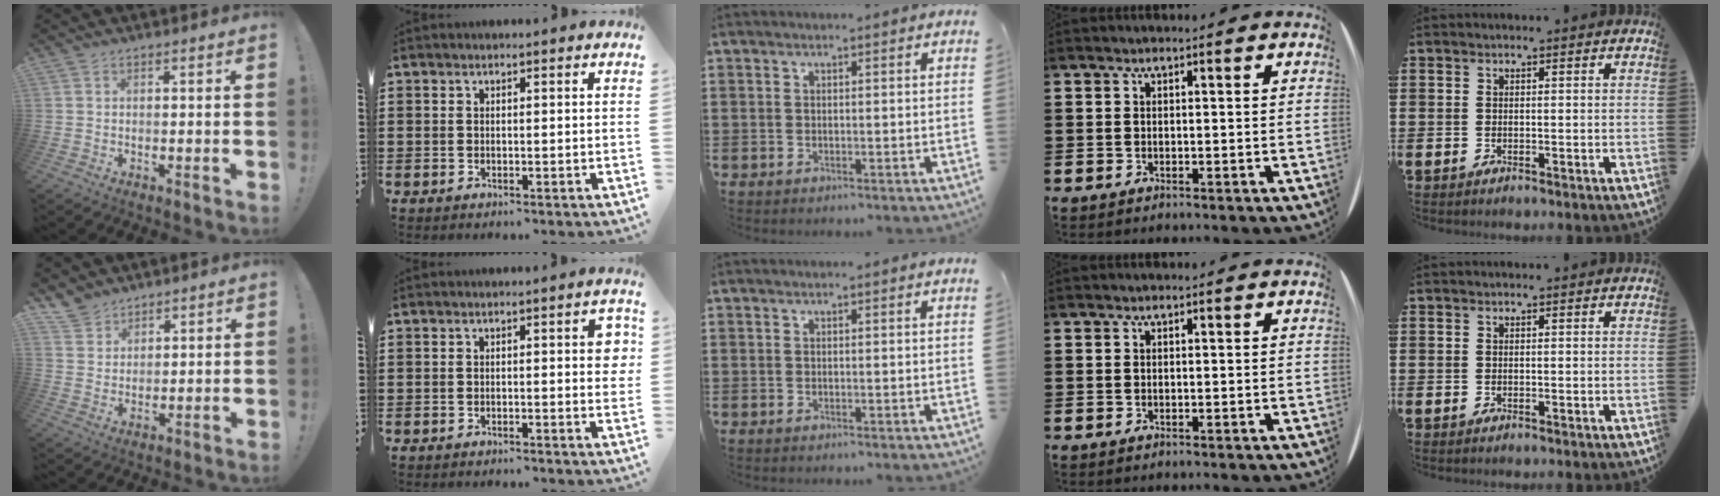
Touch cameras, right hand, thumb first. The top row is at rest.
{"thumb": {"total": 5.6, "force": [4.7, 2.8, 0.8], "torque": [-0.015, -0.033, 0.092]}, "index": {"total": 3.0, "force": [0.0, 0.5, 3.0], "torque": [-0.036, -0.006, -0.004]}}